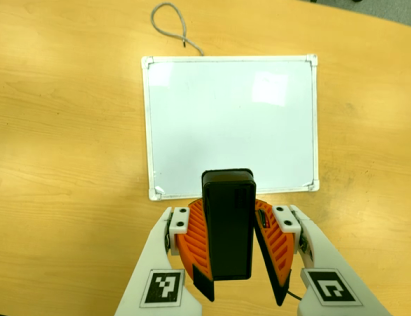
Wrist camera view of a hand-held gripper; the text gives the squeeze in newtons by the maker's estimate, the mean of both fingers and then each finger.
{"total": 8.3, "left": 8.8, "right": 7.8}